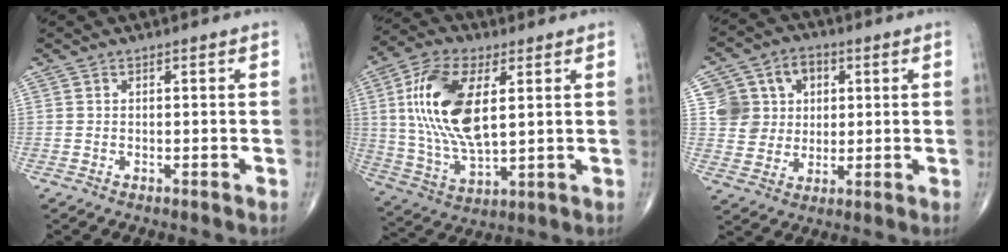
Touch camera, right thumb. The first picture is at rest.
{"total": 17.8, "force": [4.0, 8.5, 15.1], "torque": [-0.298, -0.011, 0.078]}
{"total": 10.8, "force": [2.6, 9.9, 3.6], "torque": [-0.027, 0.007, 0.049]}